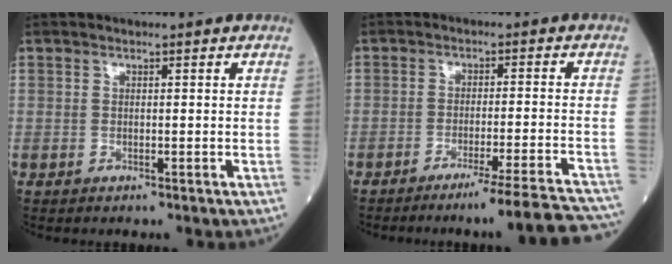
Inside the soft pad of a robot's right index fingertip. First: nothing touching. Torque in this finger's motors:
{"motor_torque": [-0.89, -0.94, -0.72, -0.21]}